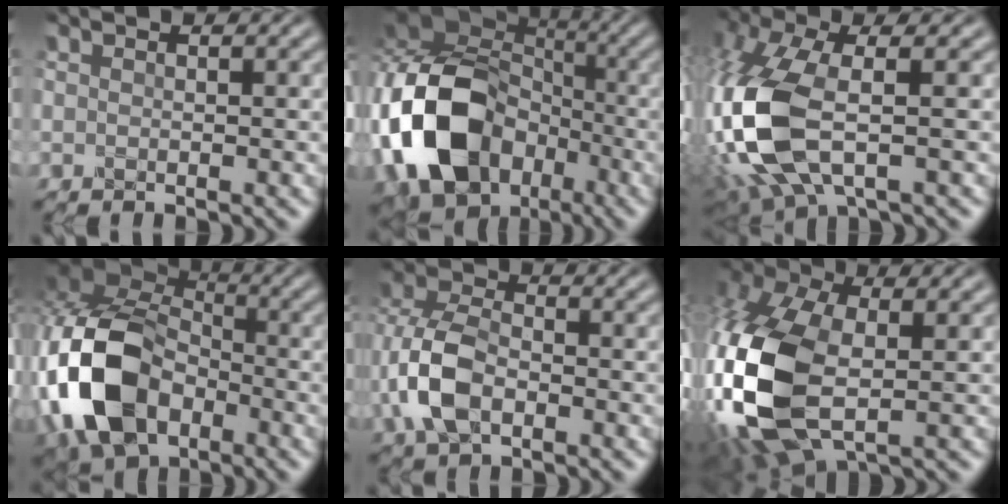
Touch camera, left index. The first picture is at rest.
{"total": 16.2, "force": [-4.8, 12.4, 9.2], "torque": [-0.205, -0.028, -0.095]}
{"total": 11.0, "force": [-2.1, 5.1, 9.4], "torque": [-0.238, -0.016, -0.045]}
{"total": 12.7, "force": [-4.0, 8.6, 8.4], "torque": [-0.199, -0.004, -0.089]}
{"total": 7.1, "force": [-2.3, 4.4, 5.2], "torque": [-0.132, 0.003, -0.056]}
{"total": 13.5, "force": [-2.5, 8.0, 10.6], "torque": [-0.281, -0.023, -0.048]}